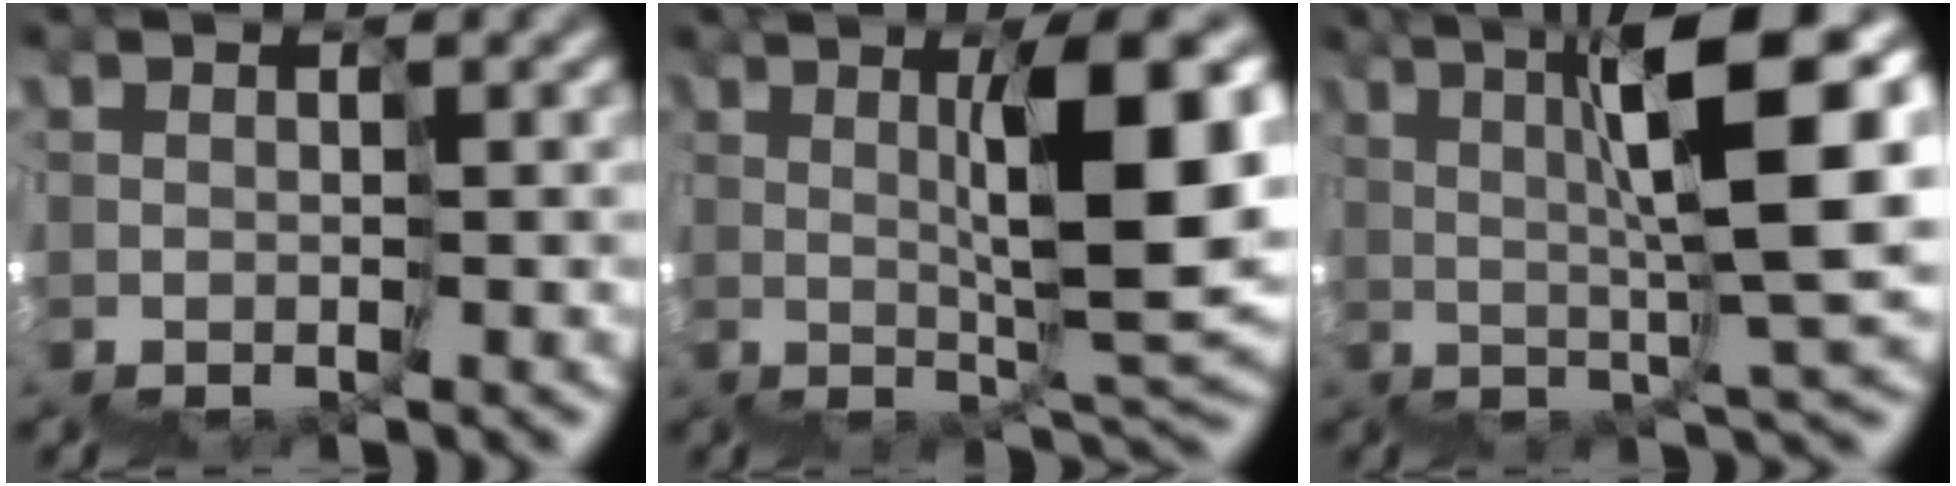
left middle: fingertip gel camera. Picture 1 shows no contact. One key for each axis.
{"total": 7.9, "fx": 2.7, "fy": 0.2, "fz": 7.4, "tx": -0.097, "ty": 0.019, "tz": 0.045}
{"total": 9.2, "fx": 3.1, "fy": -0.3, "fz": 8.7, "tx": -0.124, "ty": 0.039, "tz": 0.055}